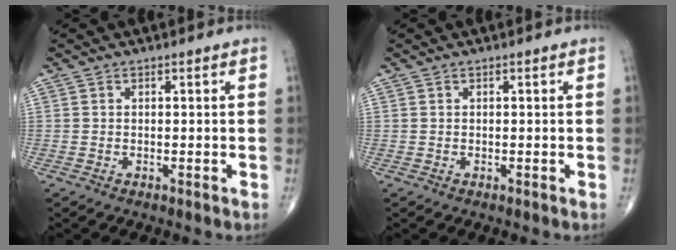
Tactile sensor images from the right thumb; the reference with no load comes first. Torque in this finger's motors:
{"motor_torque": [0.00, 0.00, 0.01, 0.00, 0.00]}